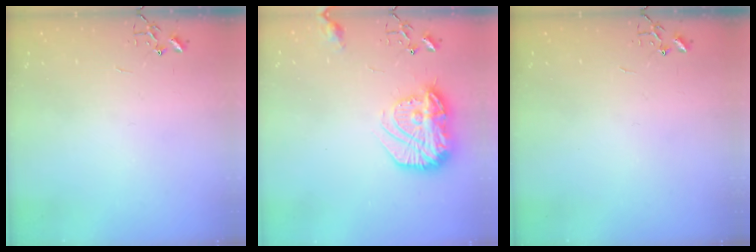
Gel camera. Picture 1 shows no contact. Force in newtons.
{"total": 18.4, "press": 18.3, "slide": 1.4}
{"total": 0.0}